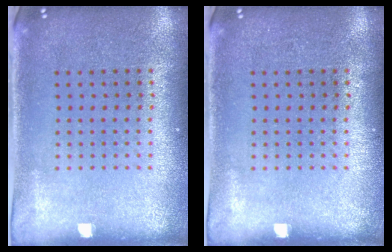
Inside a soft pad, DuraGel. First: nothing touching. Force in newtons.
{"total": 0.0}